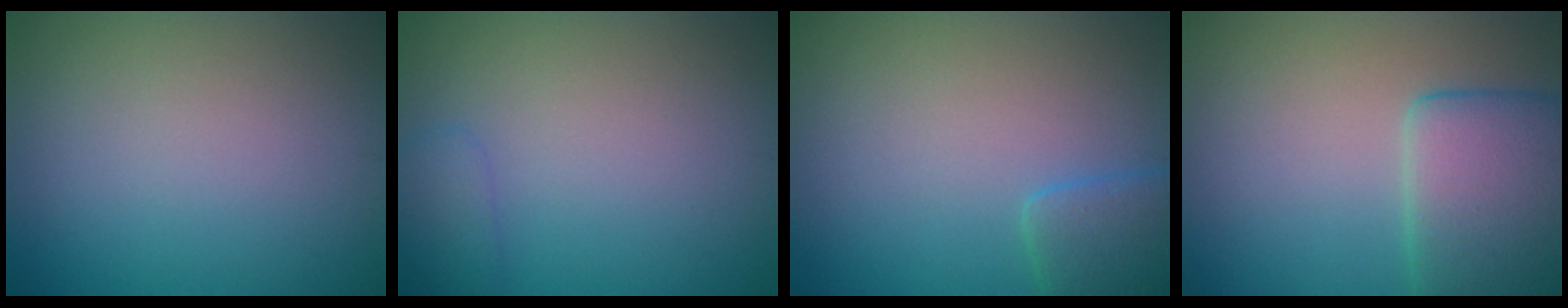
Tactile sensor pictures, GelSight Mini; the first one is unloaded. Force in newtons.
{"total": 1.3, "press": 1.3, "slide": 0.1}
{"total": 2.6, "press": 2.6, "slide": 0.2}
{"total": 6.0, "press": 6.0, "slide": 0.4}